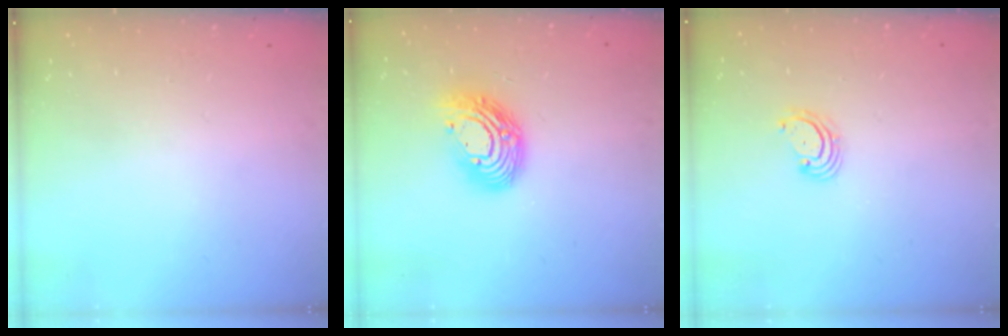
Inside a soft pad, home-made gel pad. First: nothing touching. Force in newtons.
{"total": 13.4, "press": 13.4, "slide": 1.0}
{"total": 3.2, "press": 3.2, "slide": 0.5}